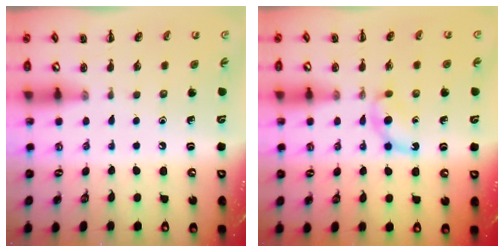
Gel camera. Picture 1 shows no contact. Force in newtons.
{"total": 4.8, "press": 4.3, "slide": 1.9}